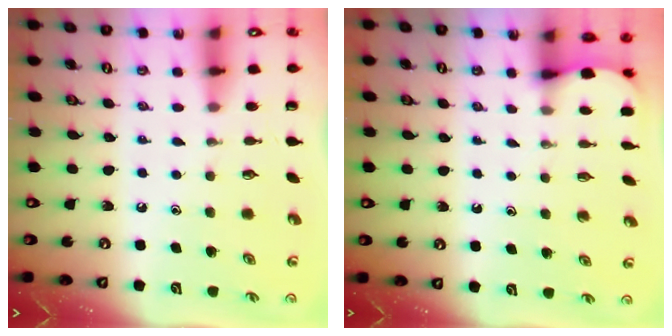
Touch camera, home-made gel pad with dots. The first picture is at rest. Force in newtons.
{"total": 2.6, "press": 2.6, "slide": 0.3}